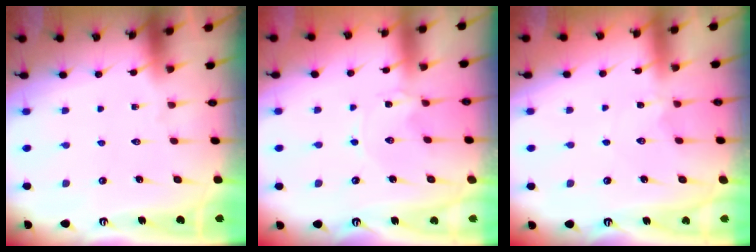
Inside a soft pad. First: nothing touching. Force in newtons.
{"total": 0.7, "press": 0.7, "slide": 0.1}
{"total": 1.9, "press": 1.9, "slide": 0.2}